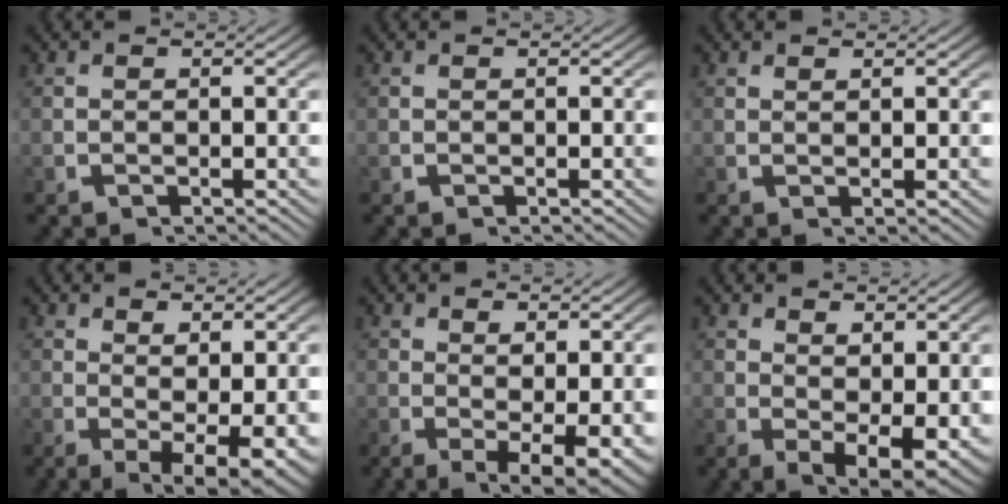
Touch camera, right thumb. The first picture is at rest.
{"total": 0.0}
{"total": 1.1, "force": [0.8, -0.1, 0.7], "torque": [-0.013, -0.004, 0.019]}
{"total": 6.3, "force": [-0.9, 3.4, 5.3], "torque": [-0.092, -0.039, 0.006]}
{"total": 6.0, "force": [-1.3, 3.0, 5.0], "torque": [-0.088, -0.039, 0.001]}
{"total": 5.5, "force": [-0.1, 3.1, 4.5], "torque": [-0.083, -0.041, 0.022]}